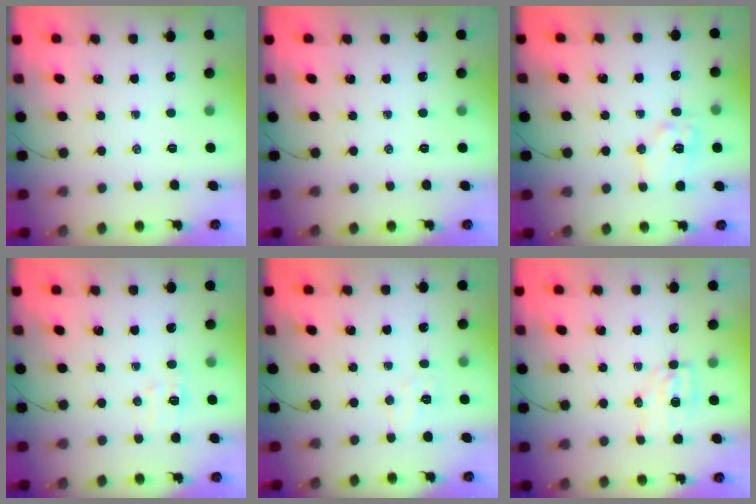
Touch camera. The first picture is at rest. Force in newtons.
{"total": 0.0}
{"total": 11.3, "press": 11.3, "slide": 0.8}
{"total": 5.2, "press": 5.1, "slide": 1.1}
{"total": 4.2, "press": 4.1, "slide": 1.0}
{"total": 4.5, "press": 4.3, "slide": 1.2}